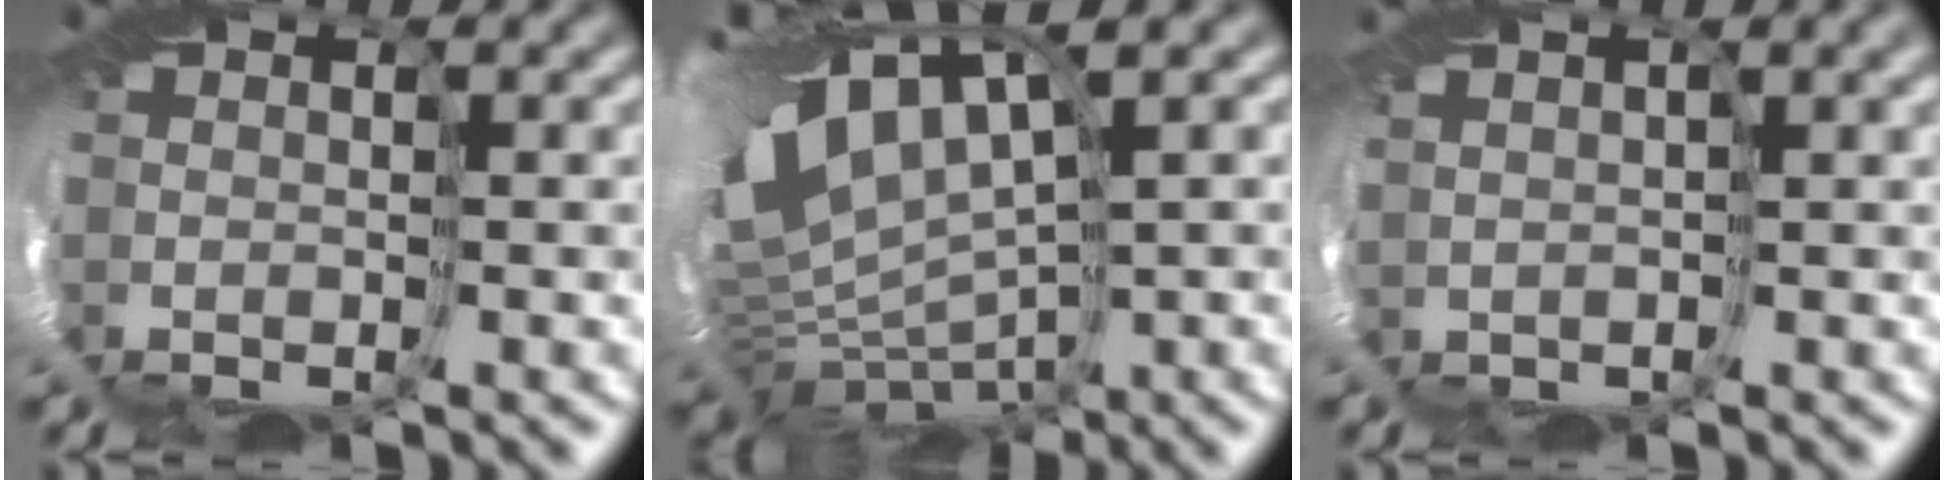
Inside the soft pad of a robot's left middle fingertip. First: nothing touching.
{"total": 9.9, "force": [1.9, 4.2, 8.7], "torque": [-0.171, -0.010, 0.074]}
{"total": 2.3, "force": [1.0, -1.9, -0.8], "torque": [0.014, 0.011, 0.012]}